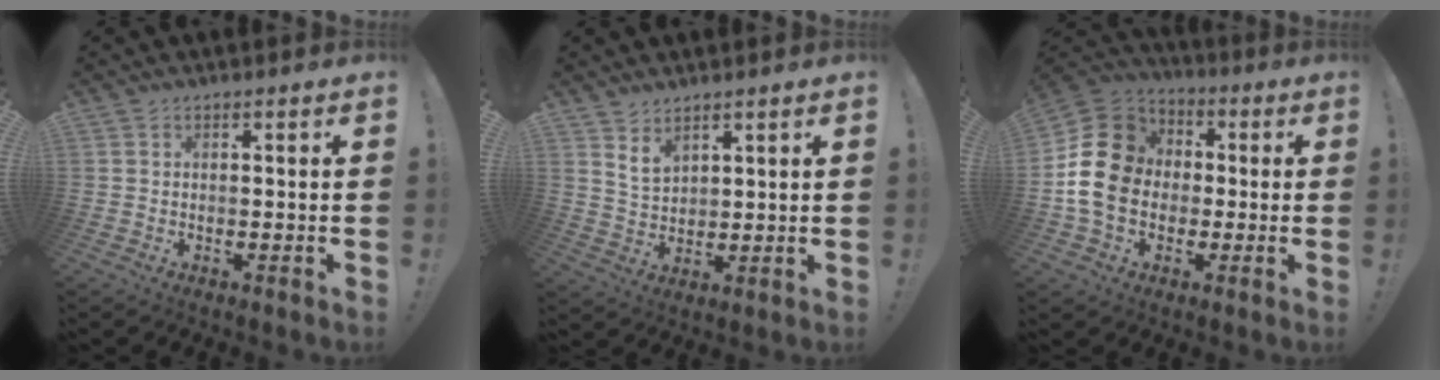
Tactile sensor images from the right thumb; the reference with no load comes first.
{"total": 6.0, "force": [4.7, 3.1, 2.1], "torque": [-0.028, -0.031, 0.085]}
{"total": 17.8, "force": [0.0, 14.8, 9.9], "torque": [-0.160, 0.018, 0.008]}